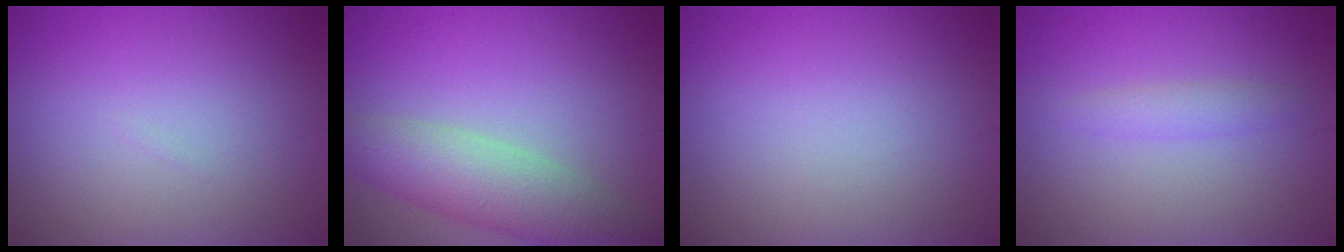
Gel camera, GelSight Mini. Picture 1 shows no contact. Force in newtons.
{"total": 5.7, "press": 5.6, "slide": 0.1}
{"total": 0.0}
{"total": 1.4, "press": 1.4, "slide": 0.1}